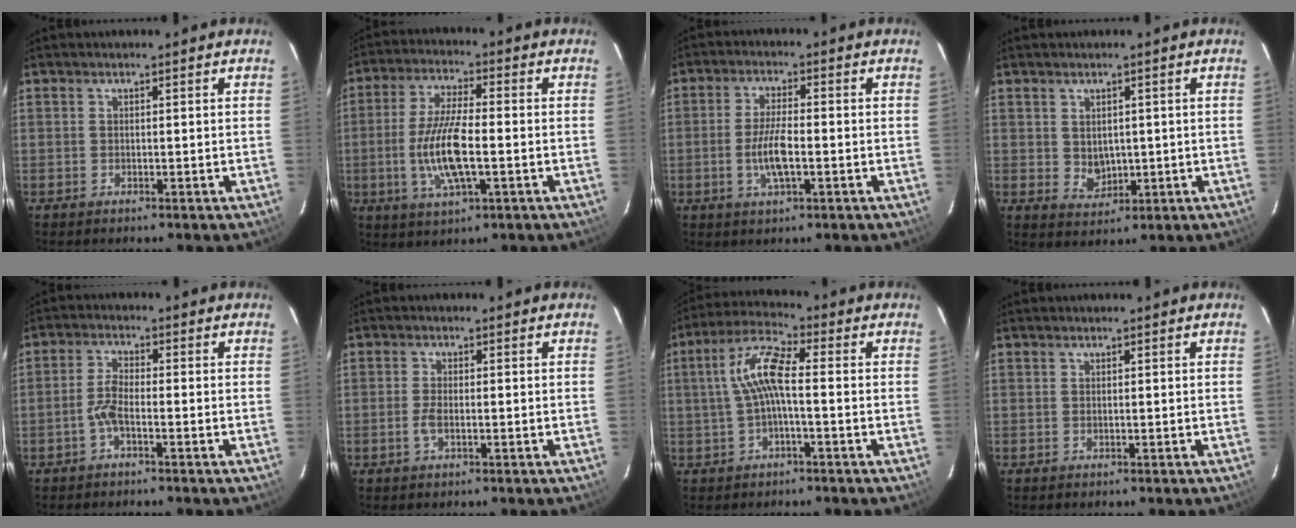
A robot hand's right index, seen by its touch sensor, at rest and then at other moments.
{"total": 11.1, "force": [-2.2, 3.1, 10.5], "torque": [-0.214, -0.005, -0.044]}
{"total": 6.4, "force": [-1.6, 1.8, 5.9], "torque": [-0.120, -0.002, -0.032]}
{"total": 3.7, "force": [0.6, 3.1, 1.9], "torque": [-0.031, -0.001, 0.022]}
{"total": 3.3, "force": [-1.7, 0.9, 2.6], "torque": [-0.065, 0.008, -0.036]}
{"total": 2.5, "force": [-0.8, 1.0, 2.2], "torque": [-0.049, -0.001, -0.016]}
{"total": 7.7, "force": [-0.4, 1.8, 7.4], "torque": [-0.164, 0.019, -0.008]}
{"total": 0.0}